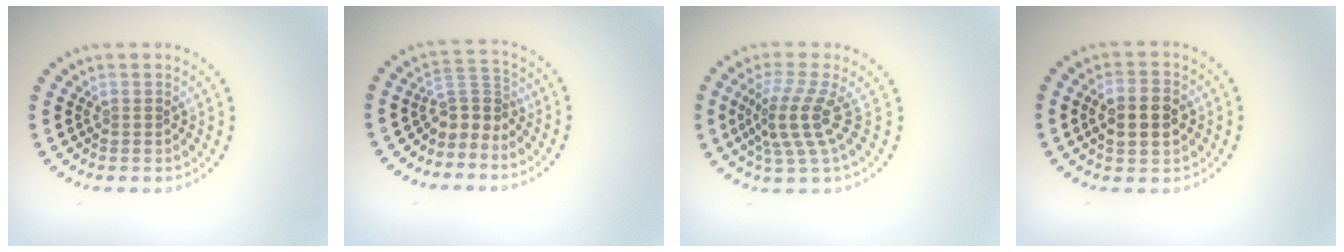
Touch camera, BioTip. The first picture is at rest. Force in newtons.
{"total": 3.0, "press": 2.0, "slide": 2.2}
{"total": 4.0, "press": 2.8, "slide": 2.7}
{"total": 3.9, "press": 3.9, "slide": 0.3}